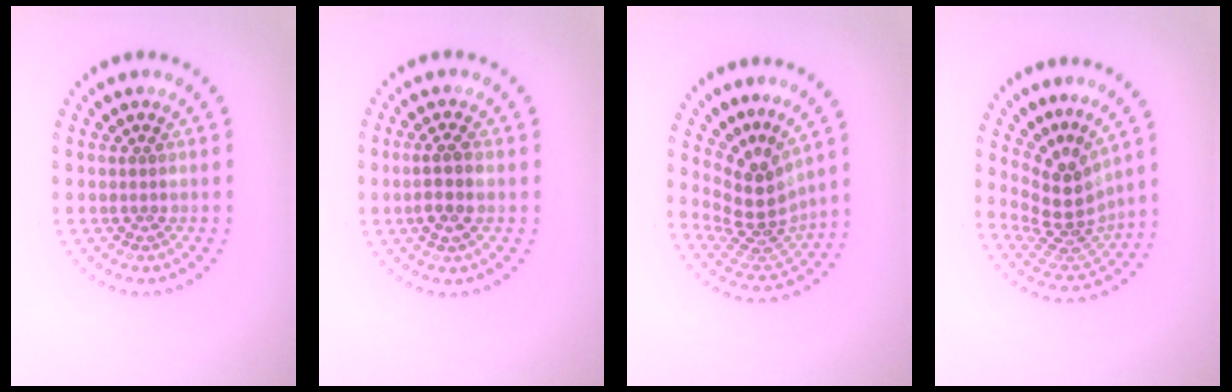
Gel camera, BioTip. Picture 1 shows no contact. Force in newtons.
{"total": 2.4, "press": 2.3, "slide": 0.8}
{"total": 4.1, "press": 2.9, "slide": 2.9}
{"total": 4.1, "press": 2.9, "slide": 2.9}